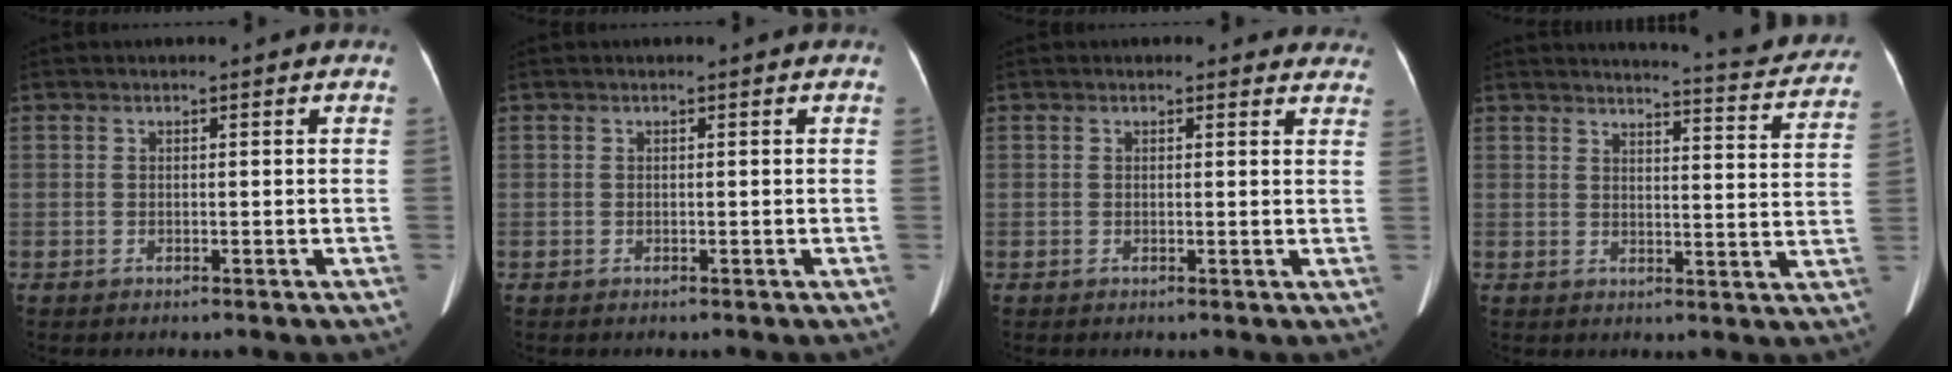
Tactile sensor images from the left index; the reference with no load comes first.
{"total": 0.0}
{"total": 4.4, "force": [4.0, 1.8, 0.5], "torque": [0.017, -0.009, 0.019]}
{"total": 14.7, "force": [14.2, 0.6, 3.7], "torque": [-0.042, -0.068, 0.147]}